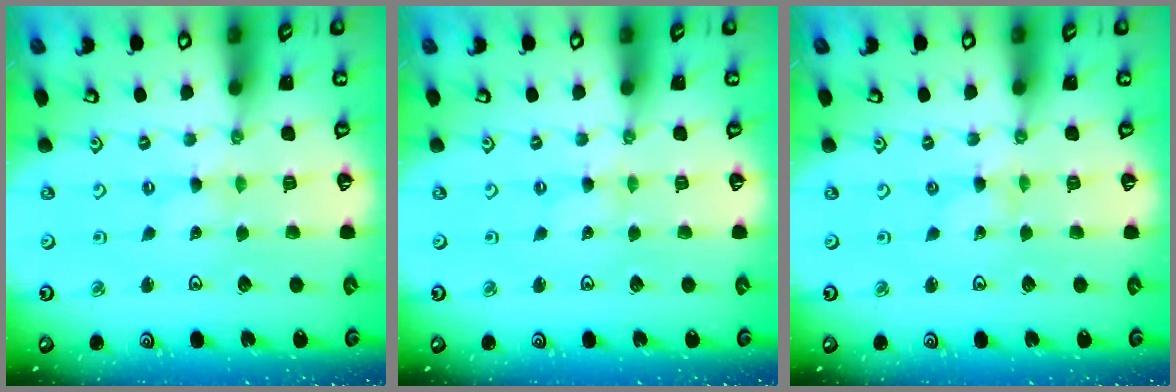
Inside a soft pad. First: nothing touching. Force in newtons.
{"total": 0.8, "press": 0.8, "slide": 0.1}
{"total": 0.0}